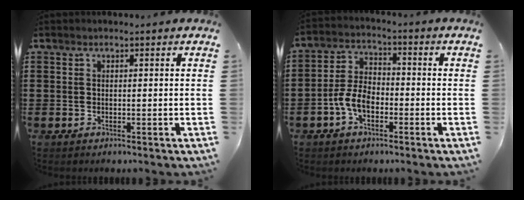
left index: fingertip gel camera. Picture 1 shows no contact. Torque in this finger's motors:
{"motor_torque": [1.28, 0.86, 0.52, 0.14]}